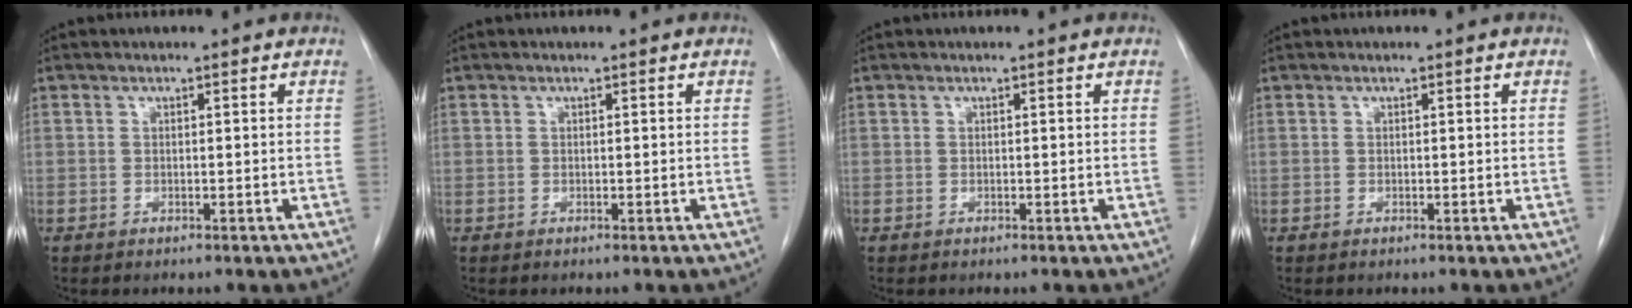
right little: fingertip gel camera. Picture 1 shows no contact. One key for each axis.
{"total": 0.0}
{"total": 0.0}
{"total": 0.0}